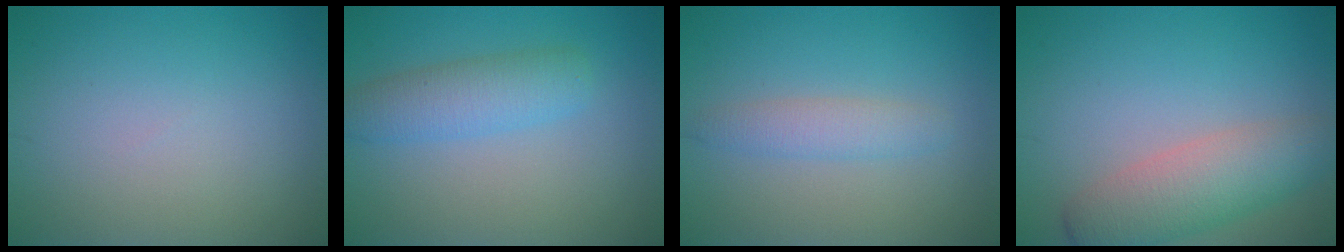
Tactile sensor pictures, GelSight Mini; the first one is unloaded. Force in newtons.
{"total": 3.7, "press": 3.7, "slide": 0.2}
{"total": 2.1, "press": 2.1, "slide": 0.1}
{"total": 4.5, "press": 4.5, "slide": 0.3}